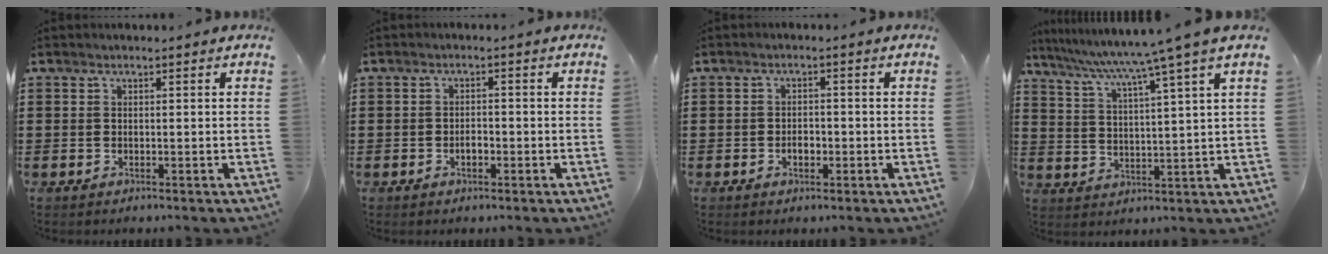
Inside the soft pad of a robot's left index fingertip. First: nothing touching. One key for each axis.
{"total": 1.7, "fx": -0.7, "fy": 0.8, "fz": 1.3, "tx": -0.028, "ty": 0.003, "tz": -0.014}
{"total": 2.0, "fx": -0.7, "fy": 1.1, "fz": 1.5, "tx": -0.032, "ty": 0.003, "tz": -0.014}
{"total": 6.9, "fx": 5.3, "fy": -1.5, "fz": 4.2, "tx": -0.101, "ty": -0.038, "tz": 0.081}